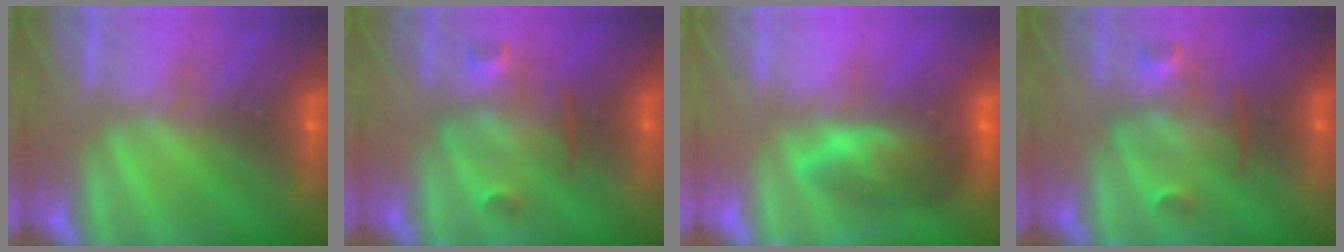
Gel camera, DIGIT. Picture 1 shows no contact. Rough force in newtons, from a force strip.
{"total": 2.9}
{"total": 5.9}
{"total": 2.9}